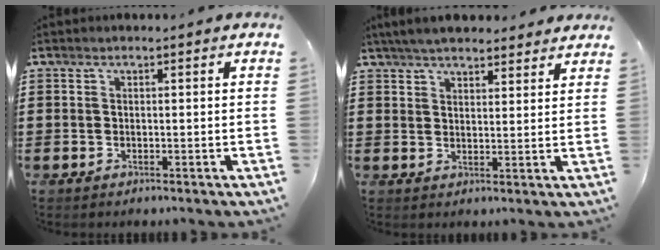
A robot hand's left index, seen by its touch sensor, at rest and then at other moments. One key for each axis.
{"total": 4.6, "fx": 4.4, "fy": 0.6, "fz": 1.2, "tx": -0.035, "ty": -0.006, "tz": 0.082}